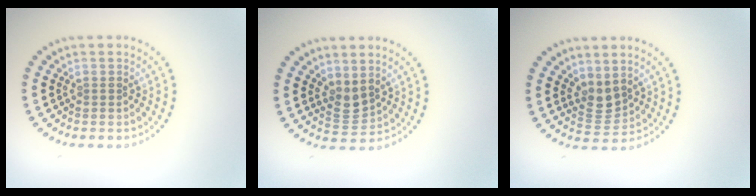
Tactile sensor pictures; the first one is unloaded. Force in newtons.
{"total": 1.9, "press": 1.6, "slide": 1.1}
{"total": 2.2, "press": 1.7, "slide": 1.4}